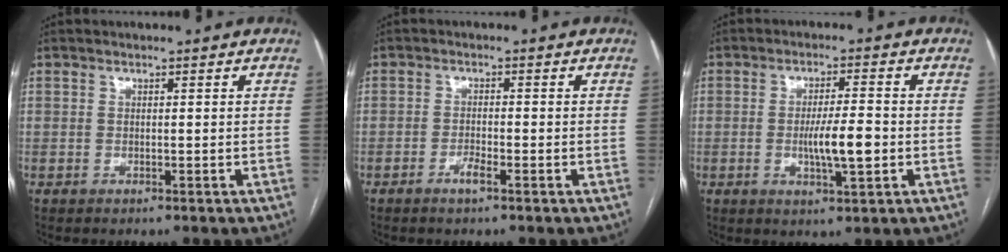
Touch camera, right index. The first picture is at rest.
{"total": 1.8, "force": [-1.2, 0.1, 1.3], "torque": [-0.026, 0.001, -0.028]}
{"total": 6.5, "force": [-1.2, 0.9, 6.3], "torque": [-0.113, -0.007, -0.019]}